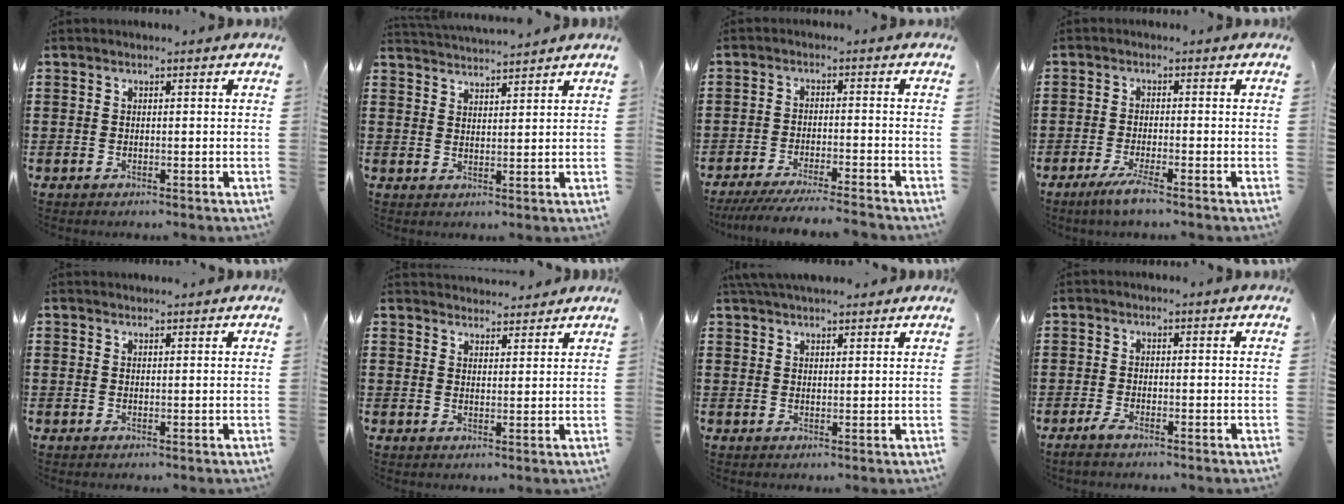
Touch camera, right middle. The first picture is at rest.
{"total": 3.1, "force": [3.1, -0.4, -0.3], "torque": [-0.004, -0.012, 0.057]}
{"total": 4.8, "force": [-4.5, -0.1, 1.7], "torque": [-0.040, -0.014, -0.091]}
{"total": 3.3, "force": [-2.2, 0.1, 2.4], "torque": [-0.054, -0.009, -0.041]}
{"total": 0.9, "force": [0.9, 0.0, 0.0], "torque": [-0.002, 0.000, 0.018]}
{"total": 3.1, "force": [3.1, 0.3, -0.4], "torque": [-0.001, -0.007, 0.059]}
{"total": 2.9, "force": [2.8, 0.4, 0.7], "torque": [-0.021, 0.001, 0.054]}
{"total": 1.3, "force": [-0.9, 0.2, 0.9], "torque": [-0.024, -0.005, -0.019]}